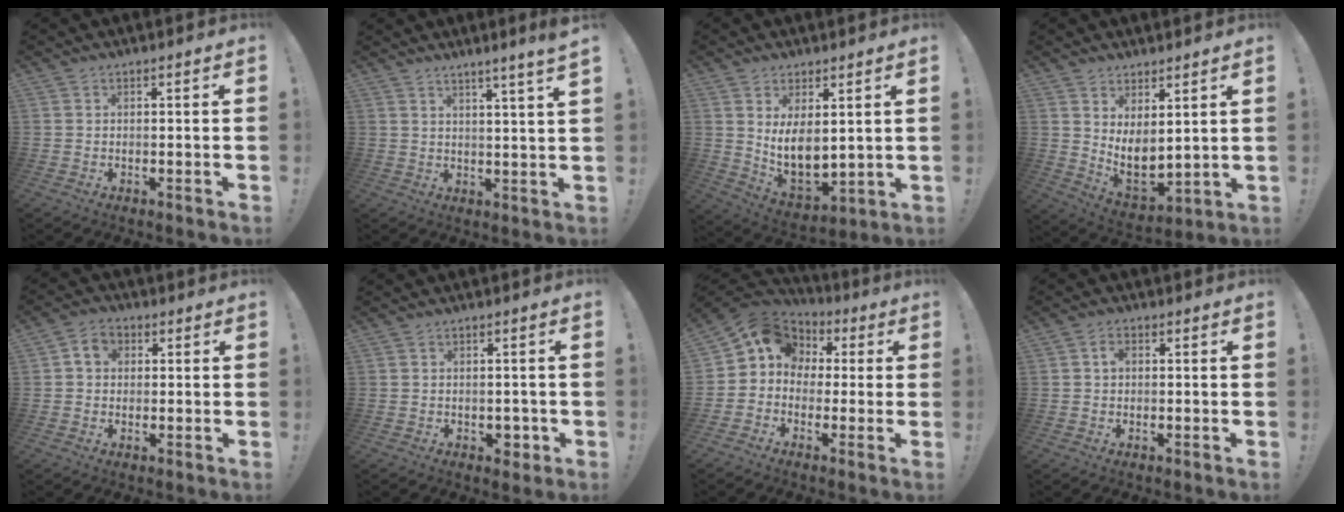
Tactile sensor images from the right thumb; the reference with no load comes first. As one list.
[{"total": 4.7, "force": [3.1, -1.1, 3.3], "torque": [-0.048, -0.024, 0.046]}, {"total": 9.8, "force": [3.5, 5.3, 7.5], "torque": [-0.130, -0.047, 0.072]}, {"total": 7.5, "force": [3.4, 4.0, 5.3], "torque": [-0.072, -0.054, 0.077]}, {"total": 5.2, "force": [1.4, 4.1, 2.8], "torque": [-0.040, 0.005, 0.026]}, {"total": 3.2, "force": [-0.7, 2.6, 1.8], "torque": [-0.016, 0.001, -0.010]}, {"total": 9.0, "force": [1.9, 8.2, 3.4], "torque": [-0.052, -0.005, 0.042]}, {"total": 2.1, "force": [0.3, 1.5, 1.4], "torque": [-0.016, 0.003, 0.001]}]